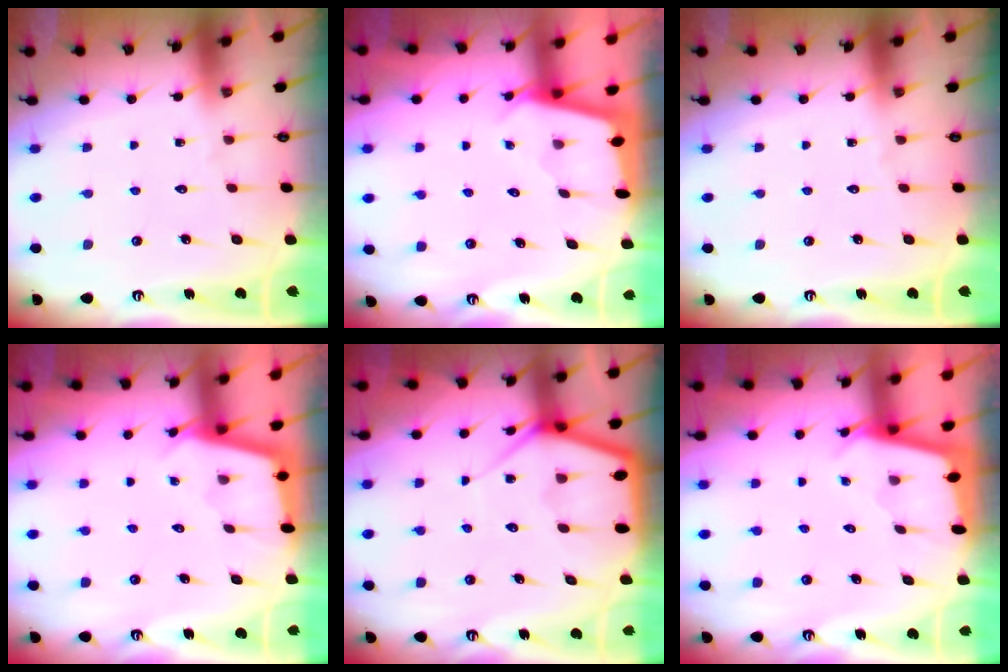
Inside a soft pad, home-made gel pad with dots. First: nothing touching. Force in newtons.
{"total": 1.8, "press": 1.8, "slide": 0.2}
{"total": 0.0}
{"total": 2.3, "press": 2.3, "slide": 0.2}
{"total": 7.2, "press": 7.2, "slide": 0.9}
{"total": 1.8, "press": 1.8, "slide": 0.2}